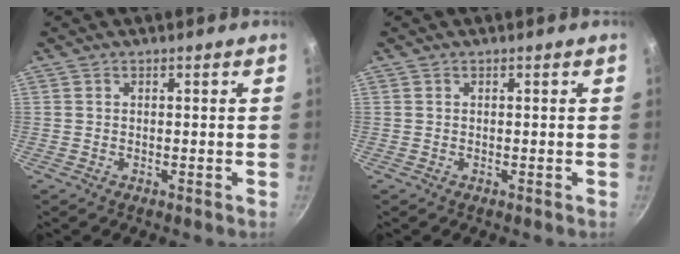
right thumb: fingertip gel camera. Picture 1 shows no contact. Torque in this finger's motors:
{"motor_torque": [-0.19, 0.19, 0.00, 0.00, 0.00]}